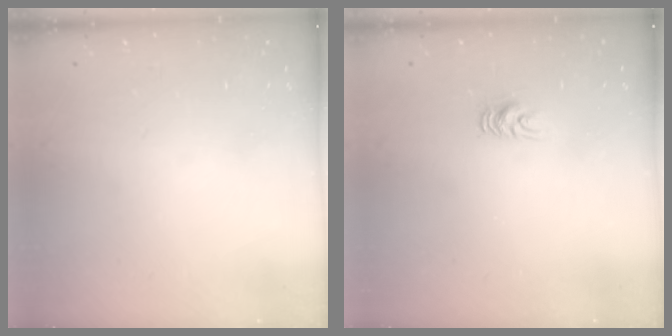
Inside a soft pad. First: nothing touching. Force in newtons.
{"total": 6.3, "press": 6.2, "slide": 0.6}